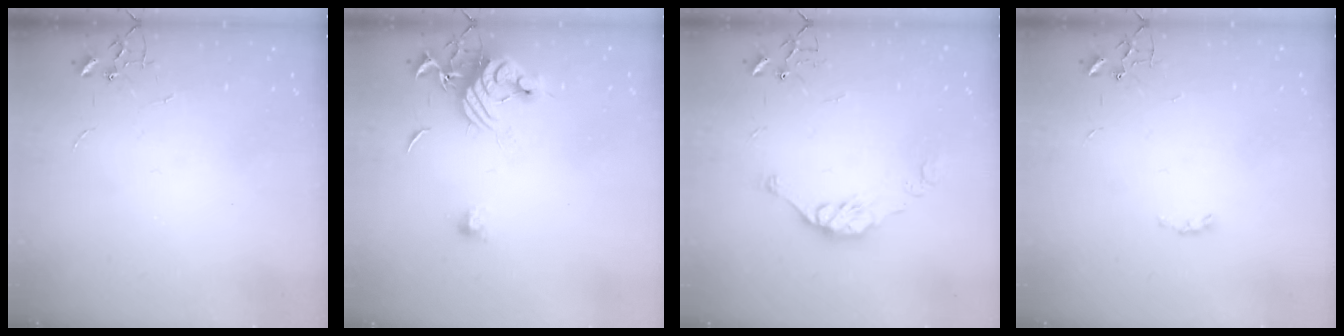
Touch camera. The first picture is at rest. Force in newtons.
{"total": 11.8, "press": 11.8, "slide": 0.9}
{"total": 10.5, "press": 10.5, "slide": 0.3}
{"total": 2.9, "press": 2.9, "slide": 0.5}